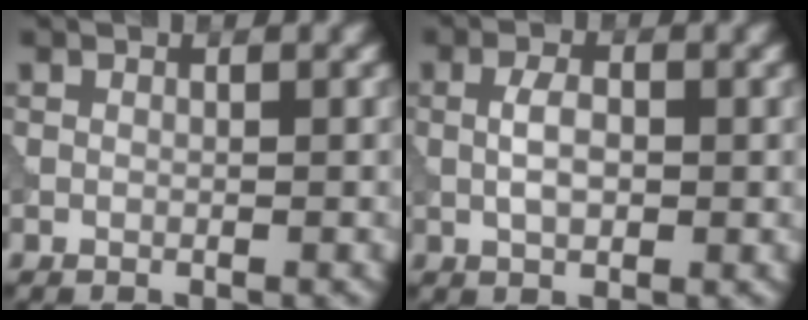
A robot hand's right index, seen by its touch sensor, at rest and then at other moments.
{"total": 2.5, "force": [-0.2, 1.3, 2.2], "torque": [-0.046, 0.000, -0.005]}